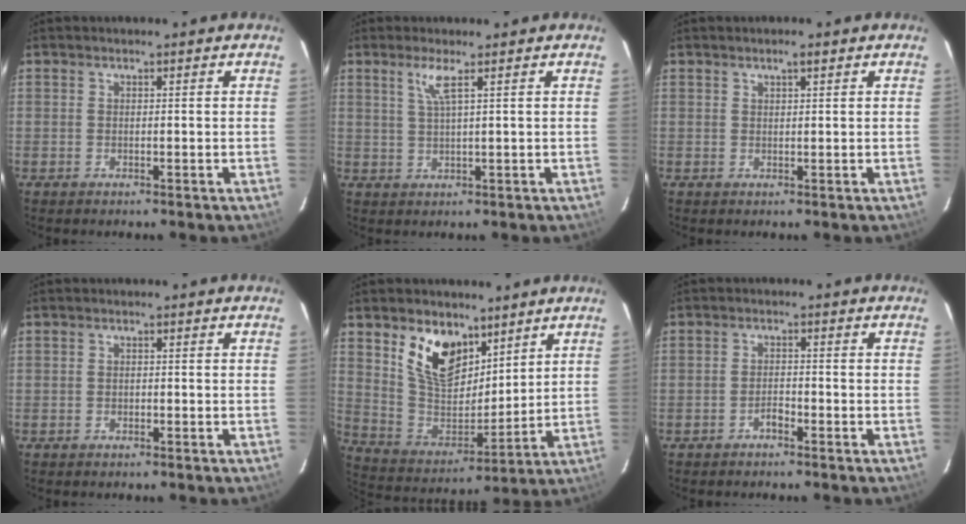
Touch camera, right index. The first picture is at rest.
{"total": 3.1, "force": [1.6, -0.4, 2.6], "torque": [-0.055, -0.003, 0.035]}
{"total": 1.4, "force": [0.9, 0.4, 1.0], "torque": [-0.017, 0.005, 0.014]}
{"total": 0.7, "force": [-0.5, 0.5, 0.3], "torque": [-0.006, 0.000, -0.011]}
{"total": 13.8, "force": [8.0, 8.1, 7.8], "torque": [-0.152, -0.001, 0.161]}
{"total": 1.9, "force": [-1.6, 0.5, 0.9], "torque": [-0.016, 0.003, -0.029]}